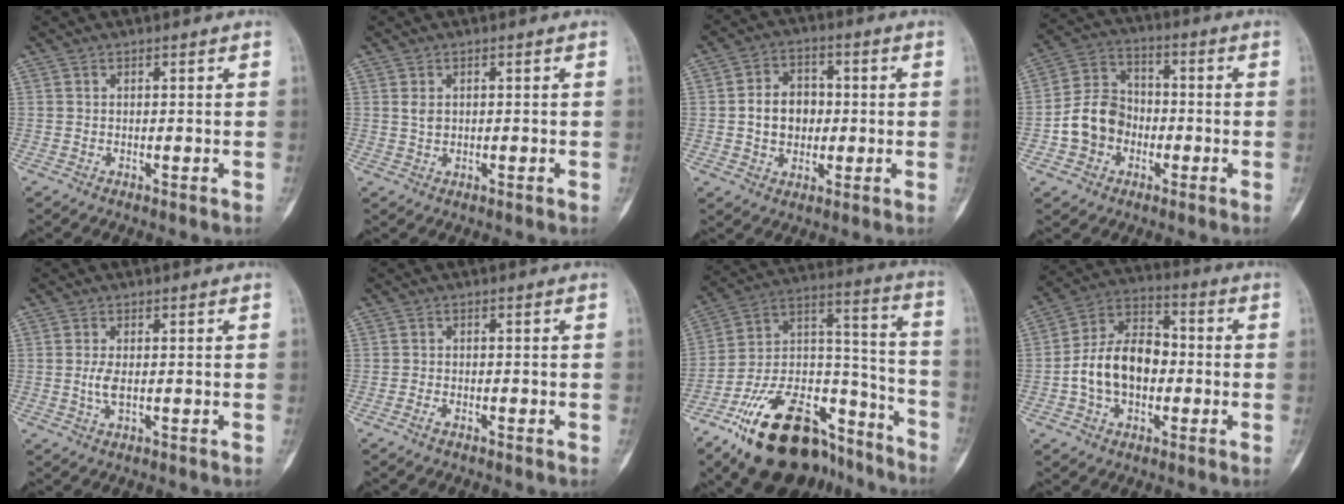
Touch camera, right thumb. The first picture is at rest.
{"total": 1.6, "force": [0.4, 1.1, 1.1], "torque": [-0.011, -0.001, 0.008]}
{"total": 8.6, "force": [-0.1, 6.8, 5.3], "torque": [-0.061, 0.013, -0.005]}
{"total": 10.4, "force": [-2.7, 8.7, 5.0], "torque": [-0.067, 0.038, -0.056]}
{"total": 2.7, "force": [-0.1, 1.0, 2.5], "torque": [-0.060, -0.006, -0.001]}
{"total": 1.3, "force": [-0.9, 0.5, 0.6], "torque": [-0.013, 0.001, -0.020]}
{"total": 28.9, "force": [-19.3, 14.2, 16.2], "torque": [-0.242, 0.105, -0.321]}
{"total": 13.7, "force": [-1.8, 9.4, 9.9], "torque": [-0.153, 0.040, -0.039]}